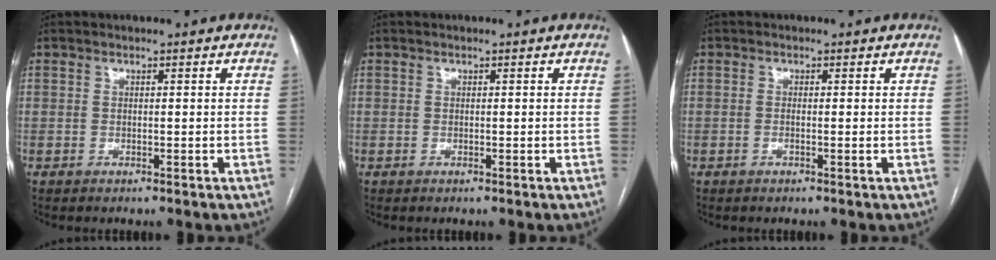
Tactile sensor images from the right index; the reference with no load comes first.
{"total": 0.0}
{"total": 0.8, "force": [-0.1, 0.0, 0.8], "torque": [-0.016, -0.001, -0.001]}